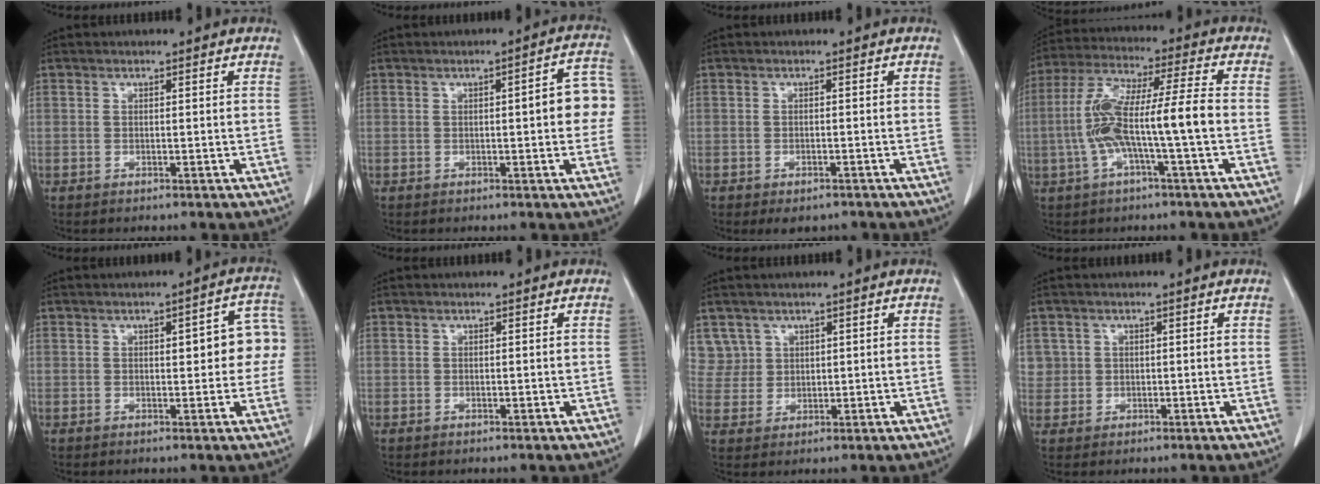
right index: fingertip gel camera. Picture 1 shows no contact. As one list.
[{"total": 7.2, "force": [0.2, 1.6, 7.0], "torque": [-0.078, 0.023, -0.002]}, {"total": 3.0, "force": [-2.3, 1.5, 1.2], "torque": [-0.012, -0.001, -0.025]}, {"total": 11.9, "force": [-2.1, 0.4, 11.7], "torque": [-0.236, 0.025, -0.043]}, {"total": 7.9, "force": [0.9, 2.8, 7.4], "torque": [-0.077, 0.030, 0.009]}, {"total": 0.0}, {"total": 4.2, "force": [2.4, 3.4, -0.5], "torque": [0.025, 0.007, 0.050]}, {"total": 2.3, "force": [0.7, 2.2, -0.1], "torque": [0.022, 0.005, 0.012]}]